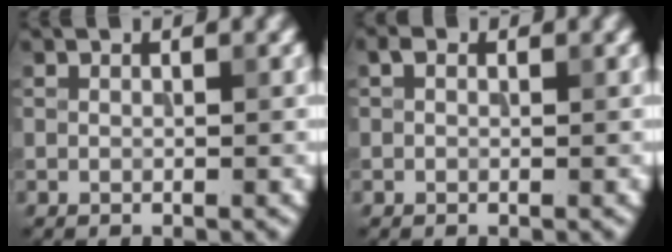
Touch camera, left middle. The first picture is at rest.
{"total": 0.7, "force": [0.2, 0.5, 0.4], "torque": [-0.003, 0.000, 0.000]}